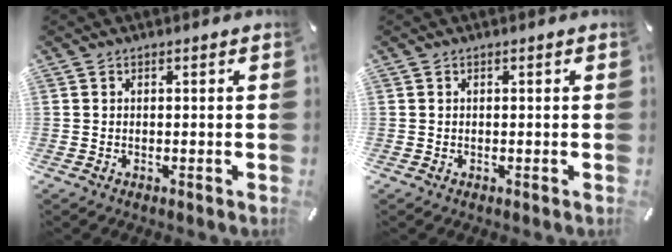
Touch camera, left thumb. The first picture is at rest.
{"total": 0.0}